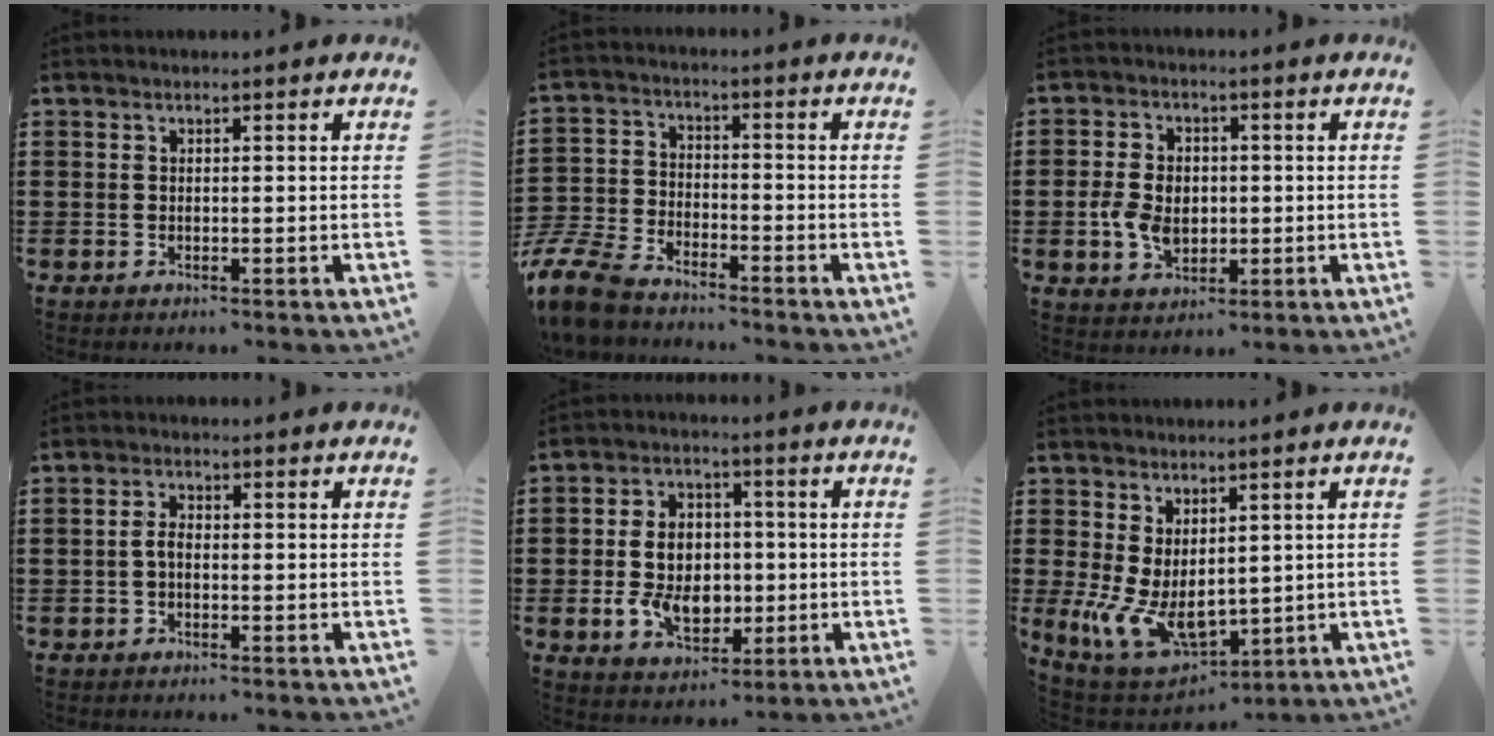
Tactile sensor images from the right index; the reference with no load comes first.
{"total": 8.2, "force": [-7.5, 1.9, 2.7], "torque": [-0.087, 0.007, -0.154]}
{"total": 6.4, "force": [-0.7, 4.5, 4.4], "torque": [-0.108, 0.005, -0.017]}
{"total": 2.0, "force": [-0.5, 1.0, 1.7], "torque": [-0.041, -0.001, -0.013]}
{"total": 8.9, "force": [-0.9, 6.4, 6.2], "torque": [-0.120, 0.007, -0.018]}
{"total": 8.3, "force": [0.0, 5.0, 6.6], "torque": [-0.153, -0.016, 0.008]}